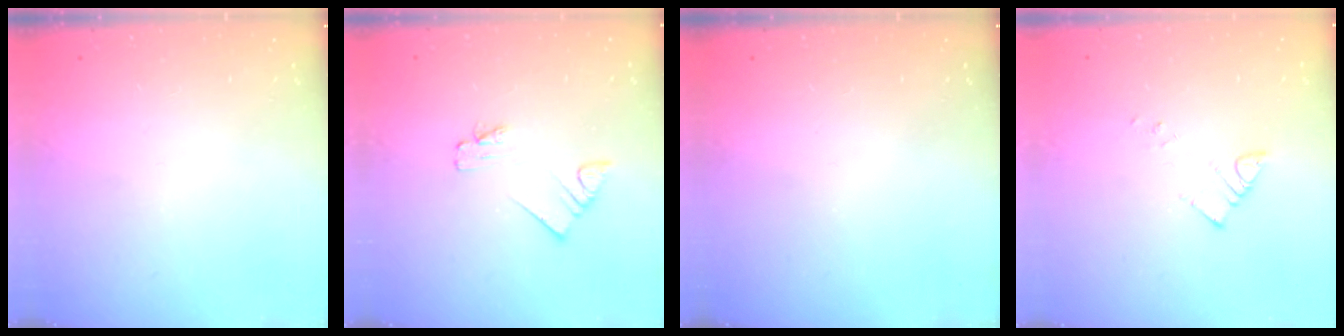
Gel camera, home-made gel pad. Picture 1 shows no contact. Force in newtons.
{"total": 1.9, "press": 1.9, "slide": 0.1}
{"total": 0.0}
{"total": 3.2, "press": 3.2, "slide": 0.4}